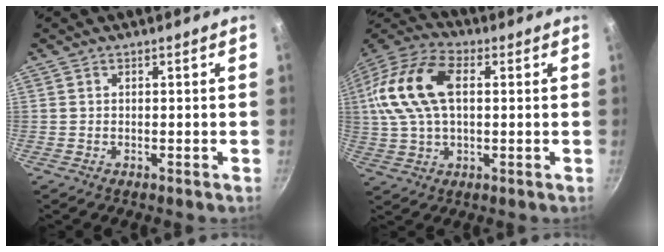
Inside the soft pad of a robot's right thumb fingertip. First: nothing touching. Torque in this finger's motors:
{"motor_torque": [1.25, 3.75, 1.32, -0.45, 0.20]}